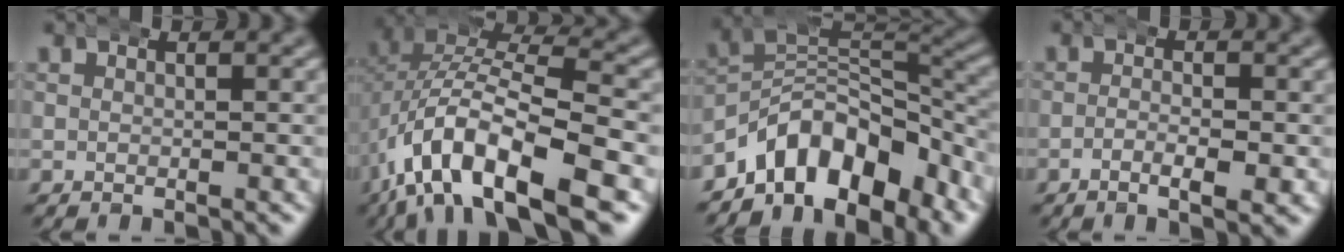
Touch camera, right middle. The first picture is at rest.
{"total": 13.3, "force": [-3.8, 8.1, 9.9], "torque": [-0.198, -0.034, -0.049]}
{"total": 13.0, "force": [-6.2, 8.8, 7.3], "torque": [-0.129, -0.029, -0.089]}
{"total": 3.0, "force": [-1.6, 0.4, 2.5], "torque": [-0.042, -0.003, -0.031]}